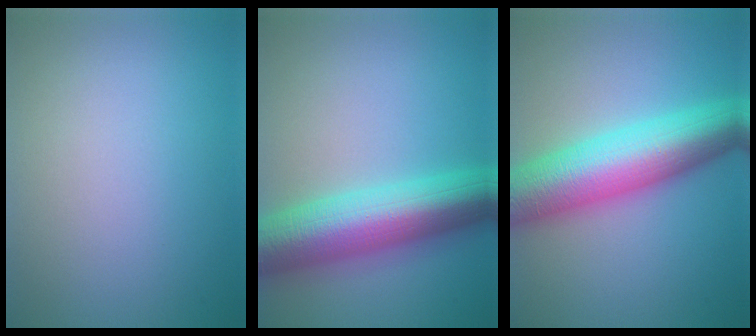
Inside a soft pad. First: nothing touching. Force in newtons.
{"total": 10.4, "press": 10.4, "slide": 0.2}
{"total": 10.6, "press": 10.6, "slide": 0.1}